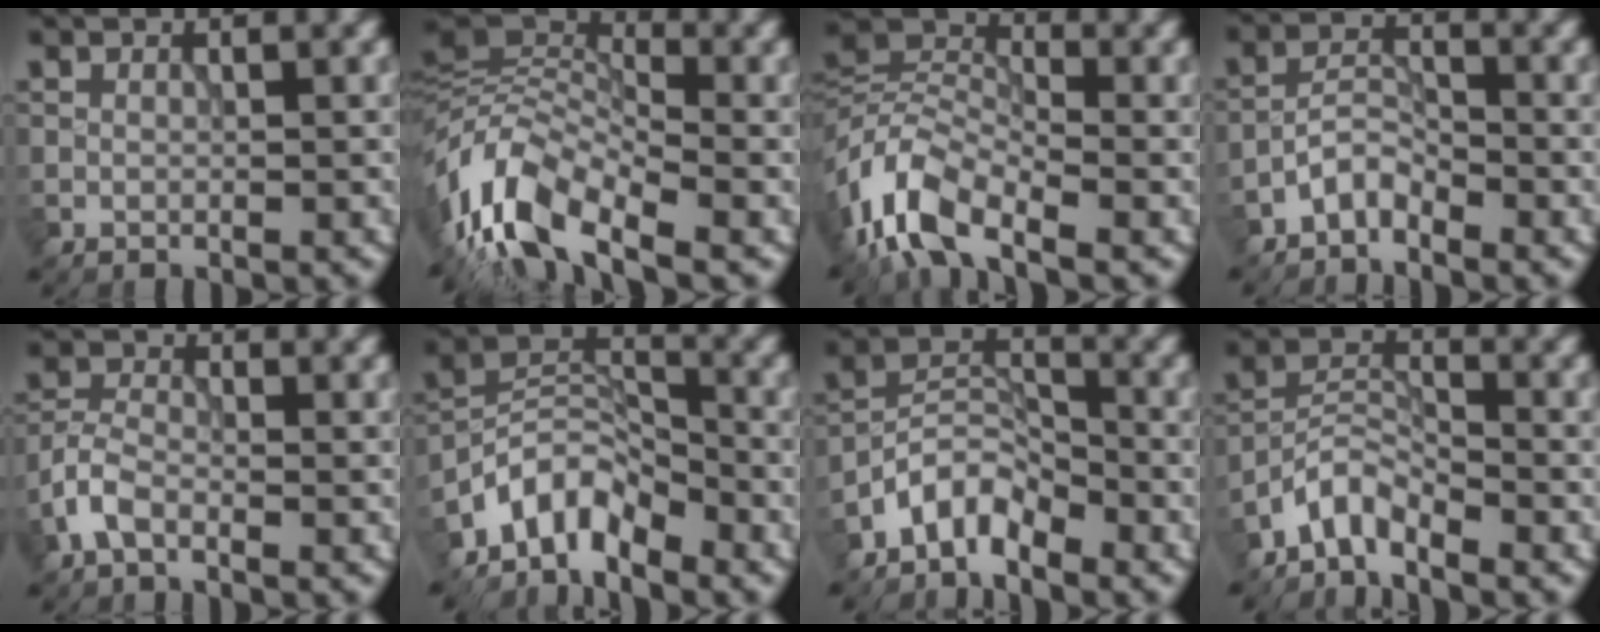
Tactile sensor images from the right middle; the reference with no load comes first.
{"total": 9.9, "force": [-4.2, 4.6, 7.7], "torque": [-0.140, 0.013, -0.101]}
{"total": 7.6, "force": [-4.3, 3.5, 5.2], "torque": [-0.100, 0.010, -0.105]}
{"total": 2.4, "force": [-2.1, 0.9, 0.9], "torque": [-0.014, 0.014, -0.045]}
{"total": 2.6, "force": [-1.6, 1.2, 1.6], "torque": [-0.035, 0.006, -0.046]}
{"total": 5.5, "force": [-4.5, 2.3, 2.1], "torque": [-0.026, 0.004, -0.099]}
{"total": 4.1, "force": [-3.4, 1.7, 1.6], "torque": [-0.023, 0.010, -0.077]}
{"total": 3.3, "force": [-2.9, 0.9, 1.1], "torque": [-0.020, 0.009, -0.070]}